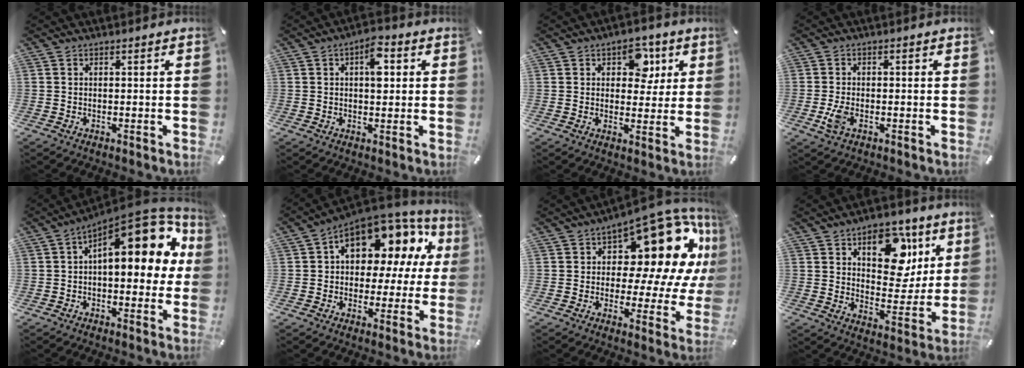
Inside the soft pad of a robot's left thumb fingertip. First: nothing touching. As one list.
[{"total": 6.4, "force": [1.6, 3.3, 5.3], "torque": [-0.059, -0.007, 0.016]}, {"total": 8.5, "force": [3.2, 6.1, 5.0], "torque": [-0.049, -0.006, 0.047]}, {"total": 4.0, "force": [-1.3, 2.2, 3.1], "torque": [-0.078, -0.004, -0.026]}, {"total": 17.1, "force": [6.2, 8.6, 13.4], "torque": [-0.167, -0.053, 0.103]}, {"total": 14.5, "force": [5.6, 9.2, 9.8], "torque": [-0.134, -0.041, 0.093]}, {"total": 18.6, "force": [9.2, 9.5, 13.1], "torque": [-0.161, -0.084, 0.151]}, {"total": 15.5, "force": [7.5, 9.8, 9.3], "torque": [-0.103, -0.040, 0.125]}]